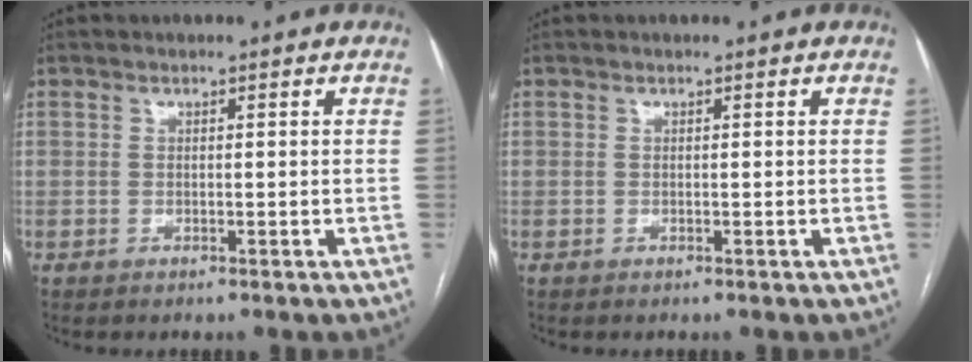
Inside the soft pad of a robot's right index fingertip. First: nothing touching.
{"total": 0.0}